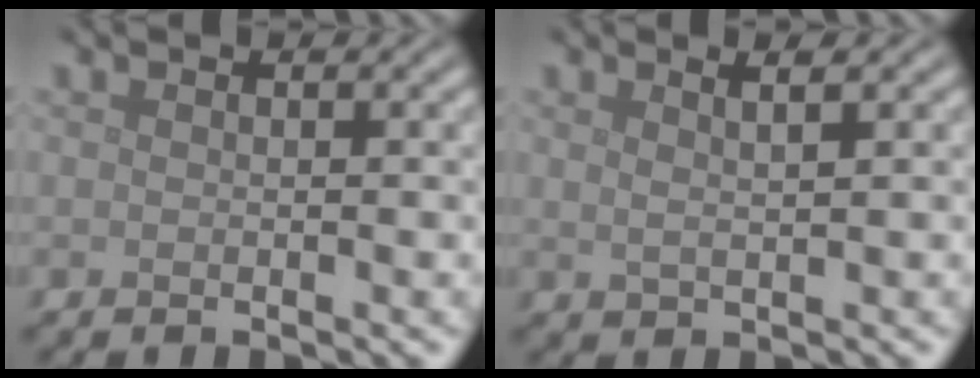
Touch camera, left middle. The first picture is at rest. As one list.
[{"total": 2.1, "force": [1.2, 0.7, 1.5], "torque": [-0.017, 0.000, 0.009]}]